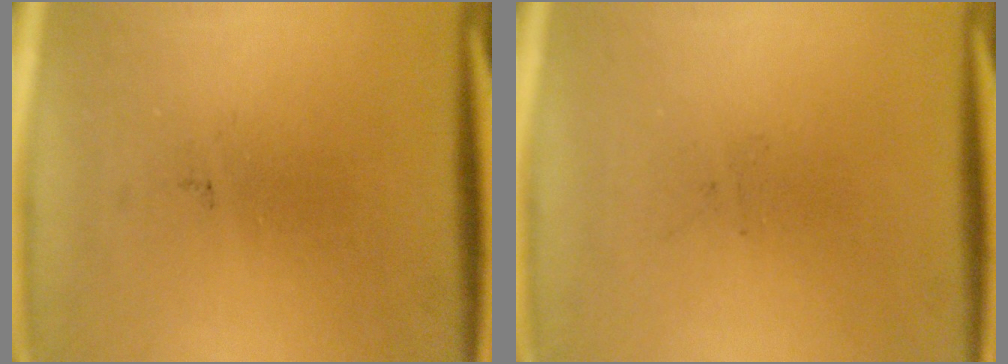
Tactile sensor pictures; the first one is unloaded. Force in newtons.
{"total": 0.0}